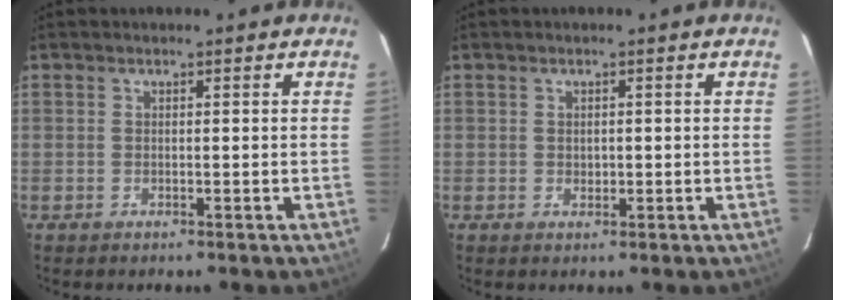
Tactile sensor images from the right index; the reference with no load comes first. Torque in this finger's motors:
{"motor_torque": [-0.08, 0.00, -0.02, 0.00]}